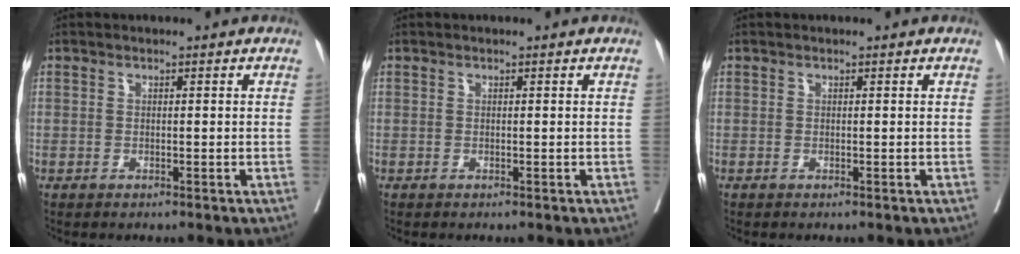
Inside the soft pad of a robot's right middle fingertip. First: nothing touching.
{"total": 0.0}
{"total": 0.0}